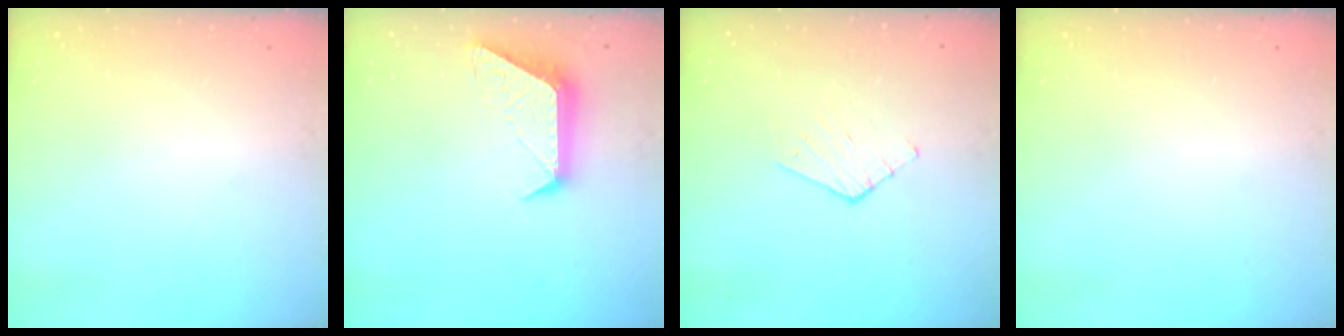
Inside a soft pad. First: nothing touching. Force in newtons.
{"total": 10.4, "press": 10.4, "slide": 0.9}
{"total": 3.0, "press": 3.0, "slide": 0.3}
{"total": 0.0}